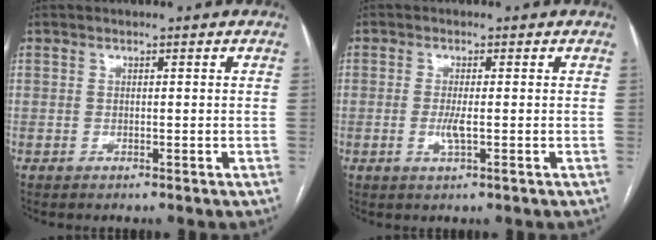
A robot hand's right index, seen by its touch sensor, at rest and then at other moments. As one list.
[{"total": 2.5, "force": [-0.5, 0.2, 2.5], "torque": [-0.053, -0.005, -0.011]}]